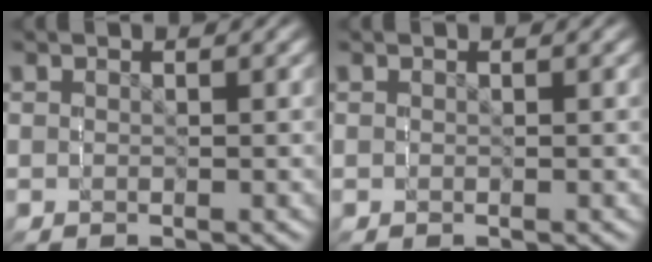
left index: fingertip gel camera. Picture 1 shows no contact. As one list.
[{"total": 0.0}]